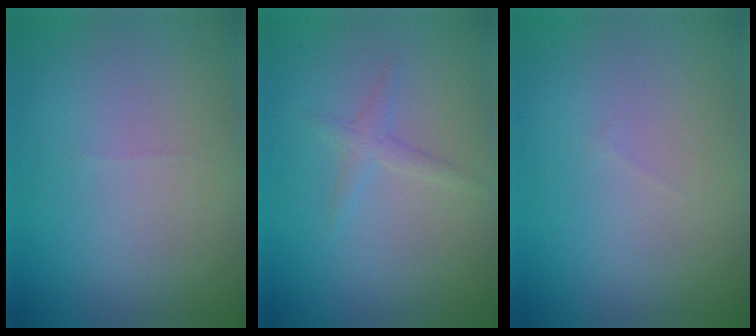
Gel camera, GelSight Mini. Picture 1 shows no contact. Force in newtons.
{"total": 1.2, "press": 1.2, "slide": 0.1}
{"total": 0.0}